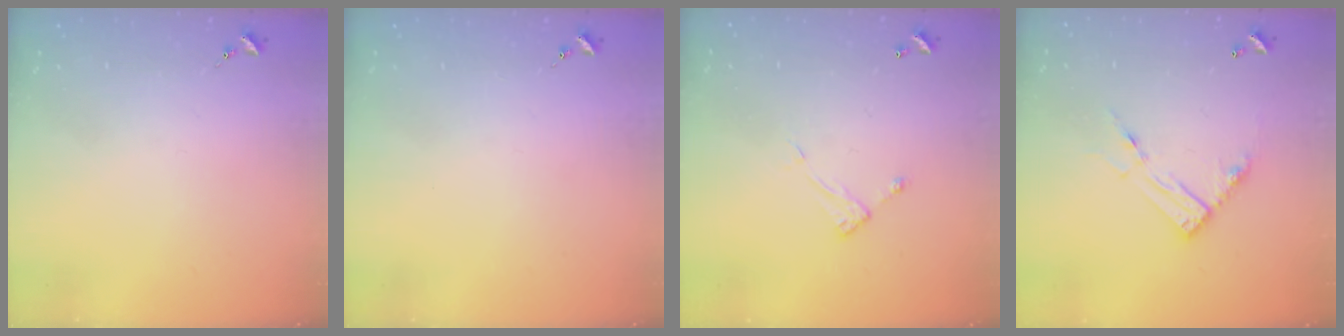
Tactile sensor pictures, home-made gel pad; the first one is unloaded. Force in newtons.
{"total": 0.0}
{"total": 5.0, "press": 5.0, "slide": 0.4}
{"total": 11.2, "press": 11.2, "slide": 0.9}